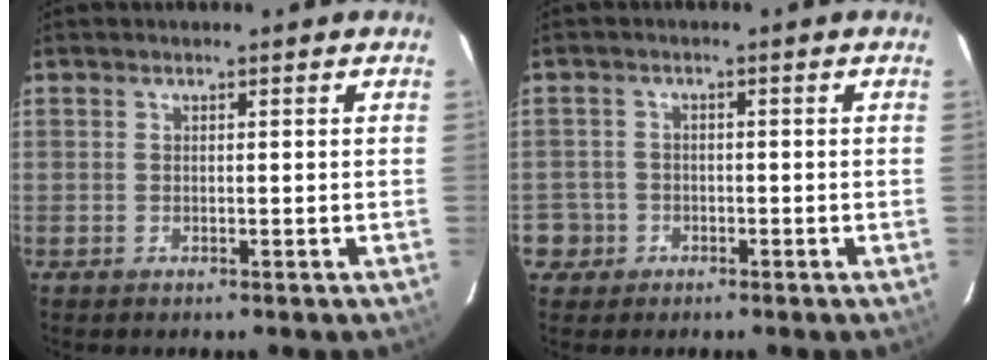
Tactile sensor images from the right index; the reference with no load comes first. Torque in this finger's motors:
{"motor_torque": [-0.63, -0.70, -1.05, -0.21]}